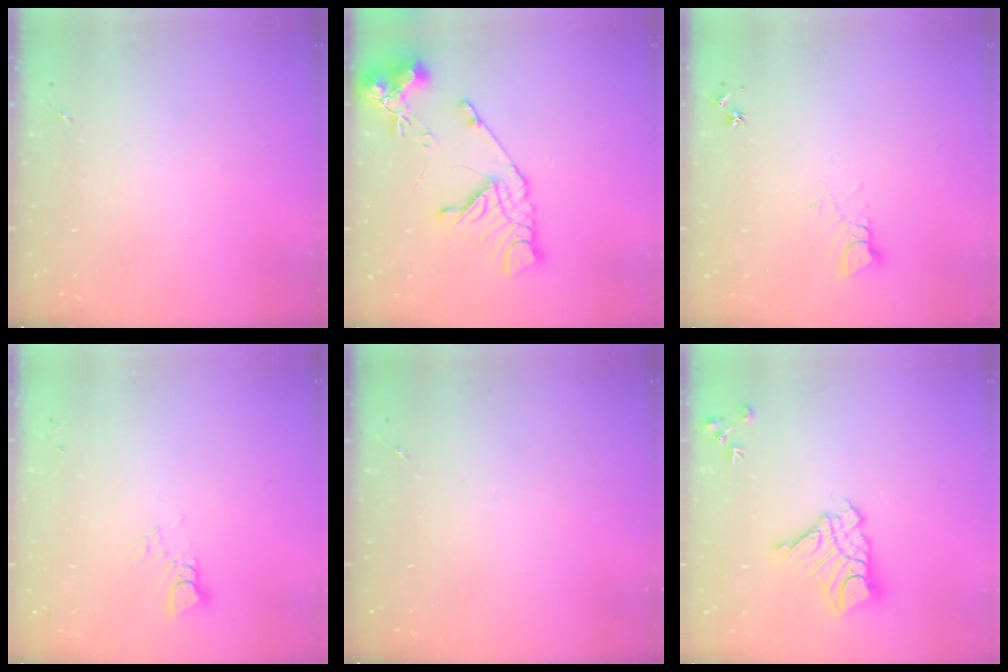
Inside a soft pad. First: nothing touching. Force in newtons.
{"total": 16.4, "press": 16.3, "slide": 1.9}
{"total": 5.4, "press": 5.4, "slide": 0.5}
{"total": 3.0, "press": 3.0, "slide": 0.3}
{"total": 0.0}
{"total": 13.7, "press": 13.6, "slide": 1.2}